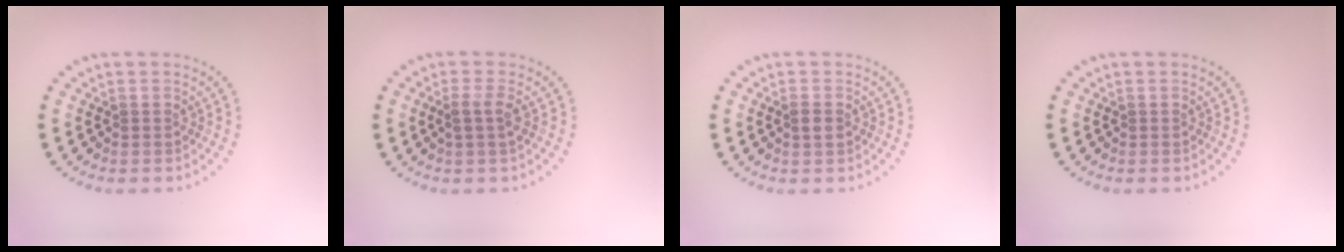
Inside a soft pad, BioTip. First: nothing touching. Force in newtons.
{"total": 1.6, "press": 1.3, "slide": 1.0}
{"total": 1.2, "press": 1.2, "slide": 0.3}
{"total": 0.0}